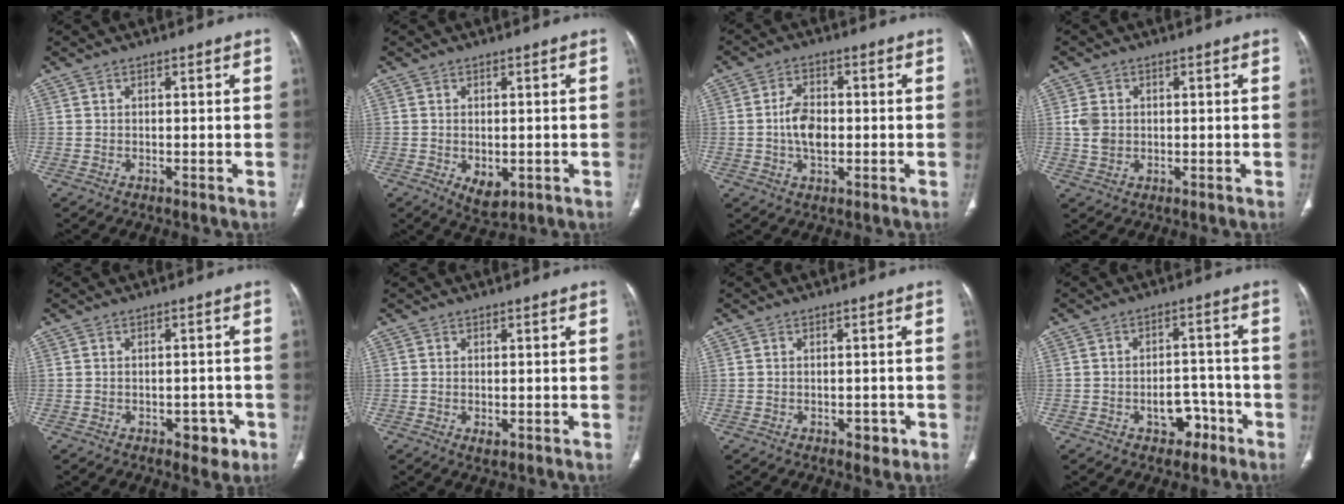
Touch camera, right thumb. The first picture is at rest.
{"total": 4.6, "force": [-1.1, 2.8, 3.5], "torque": [-0.047, -0.008, -0.005]}
{"total": 6.3, "force": [-0.5, 3.9, 5.0], "torque": [-0.085, 0.008, -0.012]}
{"total": 3.1, "force": [0.1, 2.6, 1.6], "torque": [-0.021, 0.005, 0.004]}
{"total": 4.2, "force": [-2.1, 2.6, 2.6], "torque": [-0.015, 0.013, -0.023]}
{"total": 1.0, "force": [-0.2, 0.6, 0.7], "torque": [-0.015, -0.003, -0.001]}
{"total": 2.2, "force": [-1.0, 1.4, 1.4], "torque": [-0.011, 0.005, -0.010]}
{"total": 6.3, "force": [-3.4, 4.4, 3.0], "torque": [-0.016, 0.044, -0.044]}